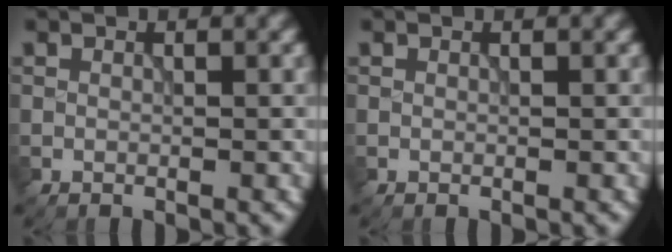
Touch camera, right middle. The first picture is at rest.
{"total": 0.0}